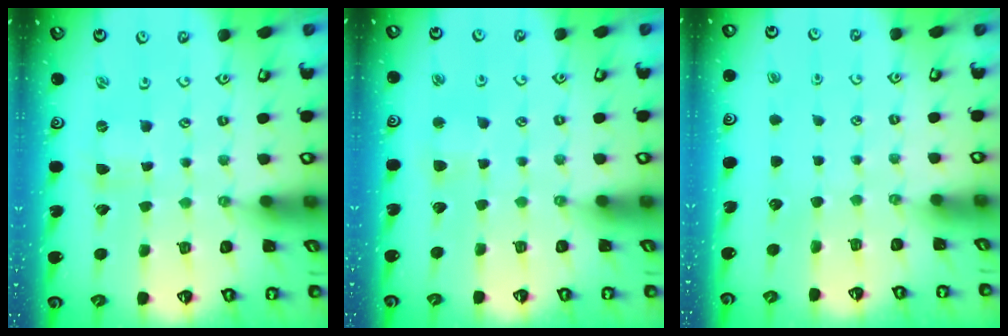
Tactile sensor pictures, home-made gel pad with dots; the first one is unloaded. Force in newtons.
{"total": 2.9, "press": 2.9, "slide": 0.3}
{"total": 0.0}